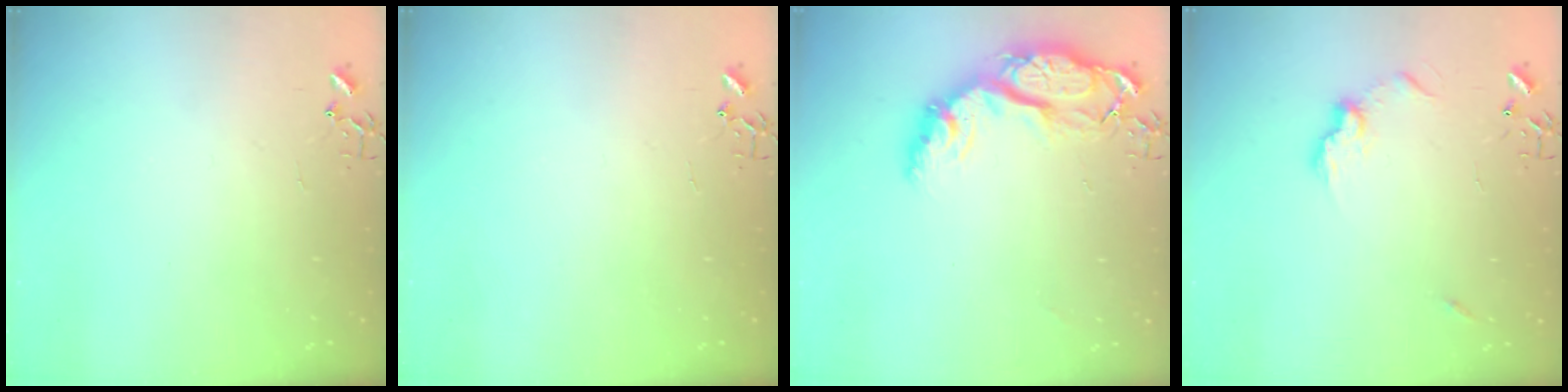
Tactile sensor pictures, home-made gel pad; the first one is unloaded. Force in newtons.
{"total": 0.0}
{"total": 15.4, "press": 15.3, "slide": 1.2}
{"total": 8.8, "press": 8.8, "slide": 0.4}